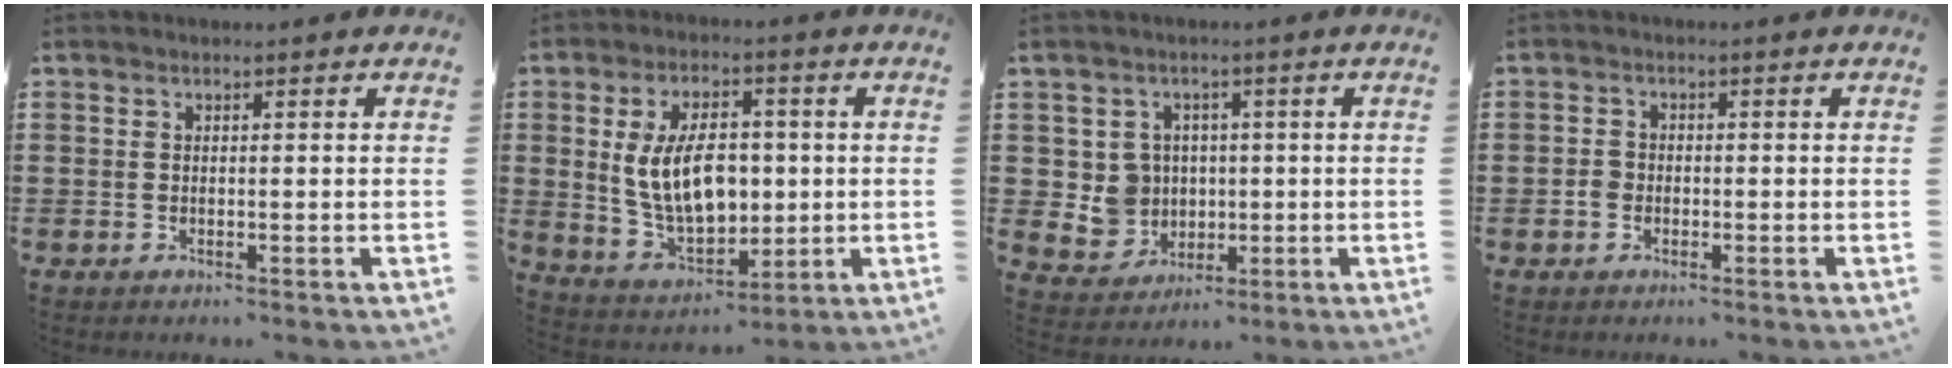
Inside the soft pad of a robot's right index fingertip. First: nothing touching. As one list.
[{"total": 10.4, "force": [1.0, 6.2, 8.3], "torque": [-0.157, 0.003, 0.014]}, {"total": 5.1, "force": [0.4, 5.0, 1.0], "torque": [-0.043, 0.014, 0.009]}, {"total": 1.8, "force": [-0.7, 1.4, 0.9], "torque": [-0.025, 0.000, -0.018]}]